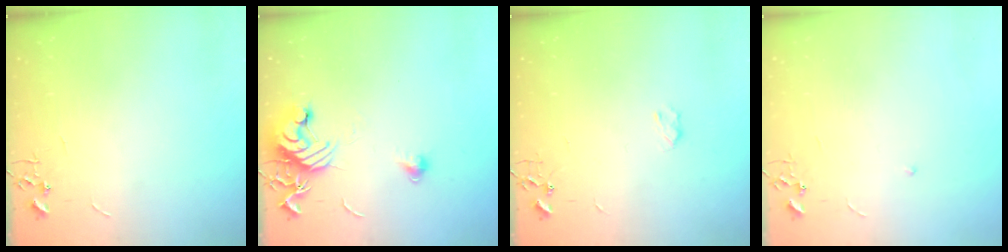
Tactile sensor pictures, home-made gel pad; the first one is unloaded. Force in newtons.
{"total": 12.2, "press": 12.2, "slide": 1.3}
{"total": 3.4, "press": 3.3, "slide": 0.5}
{"total": 4.1, "press": 4.1, "slide": 0.6}